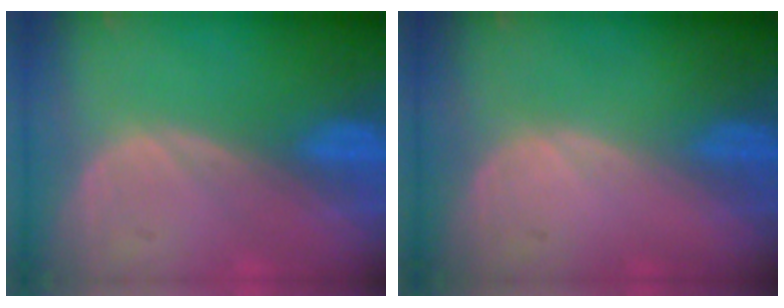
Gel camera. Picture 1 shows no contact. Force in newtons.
{"total": 0.0}